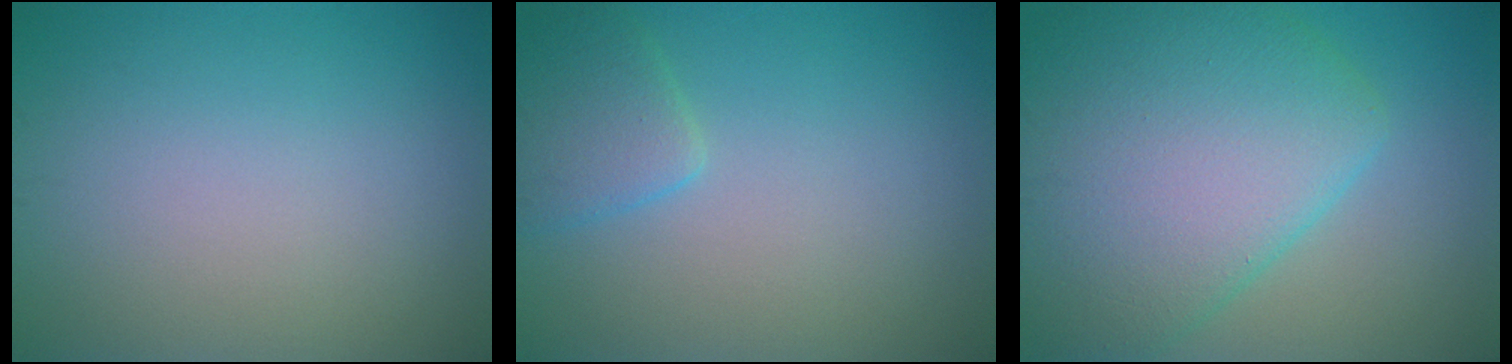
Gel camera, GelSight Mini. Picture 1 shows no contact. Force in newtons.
{"total": 2.6, "press": 2.6, "slide": 0.2}
{"total": 10.9, "press": 10.9, "slide": 0.7}